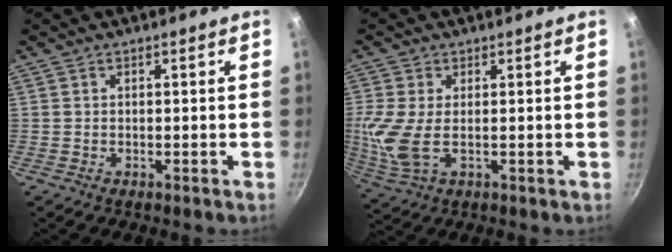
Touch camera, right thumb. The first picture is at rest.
{"total": 8.1, "force": [0.2, 4.0, 7.1], "torque": [-0.164, -0.007, 0.009]}